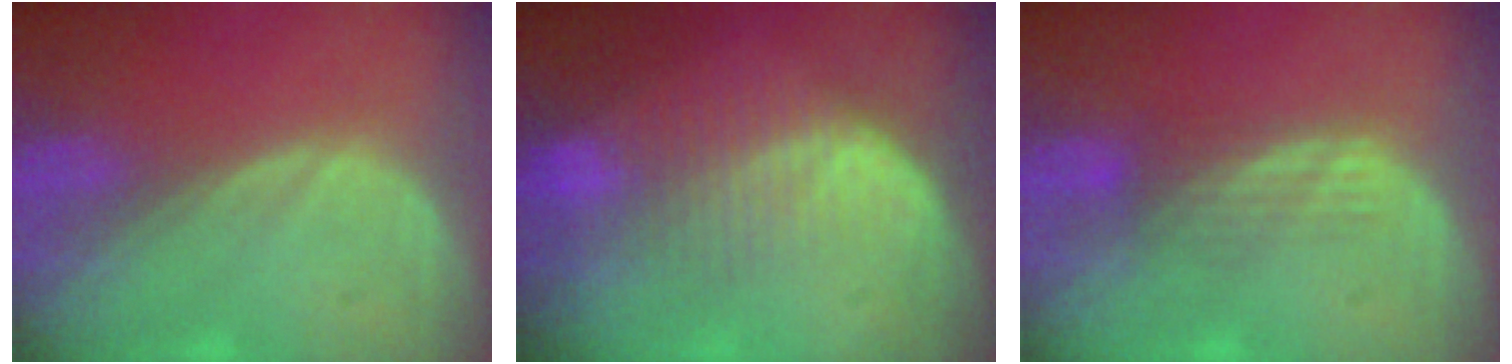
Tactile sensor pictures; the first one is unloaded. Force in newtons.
{"total": 8.0, "press": 7.0, "slide": 3.8}
{"total": 3.5, "press": 3.1, "slide": 1.6}